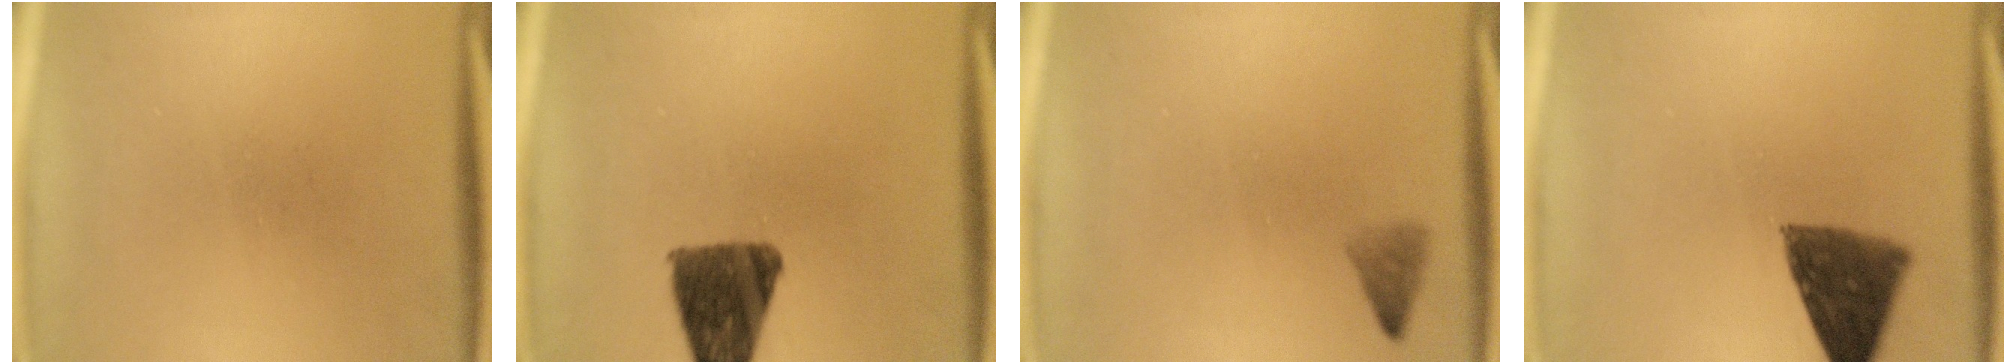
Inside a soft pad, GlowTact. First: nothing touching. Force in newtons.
{"total": 10.8}
{"total": 1.6}
{"total": 9.8}